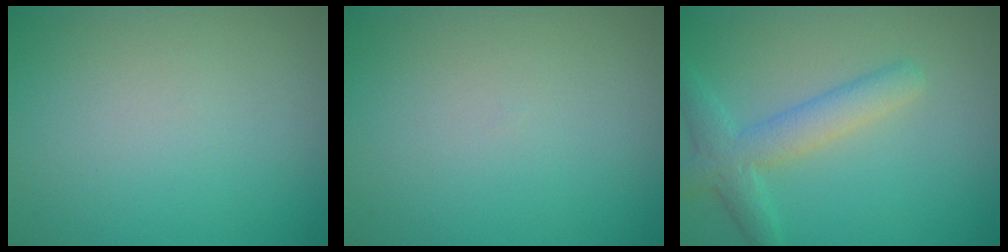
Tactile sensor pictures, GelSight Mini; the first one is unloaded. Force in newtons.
{"total": 0.0}
{"total": 3.9, "press": 3.8, "slide": 0.1}